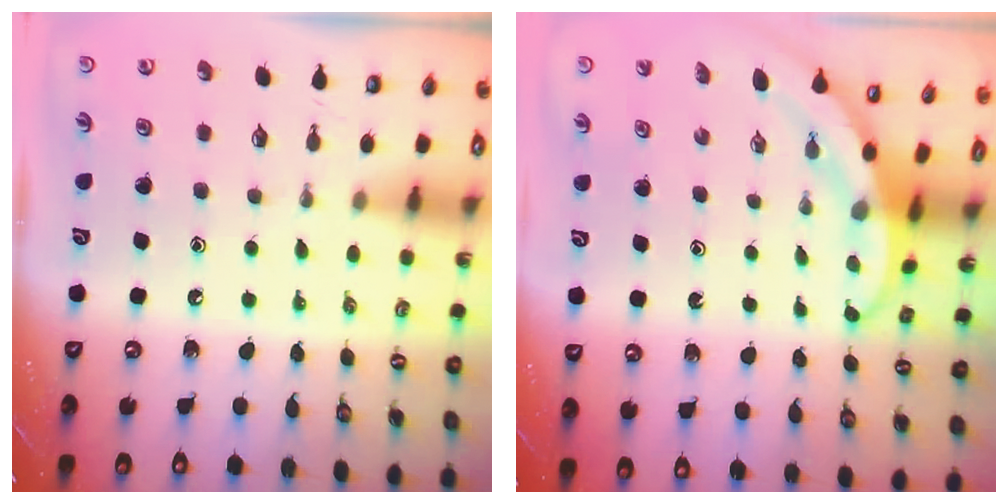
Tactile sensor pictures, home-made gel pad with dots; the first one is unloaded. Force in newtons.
{"total": 3.4, "press": 3.4, "slide": 0.2}